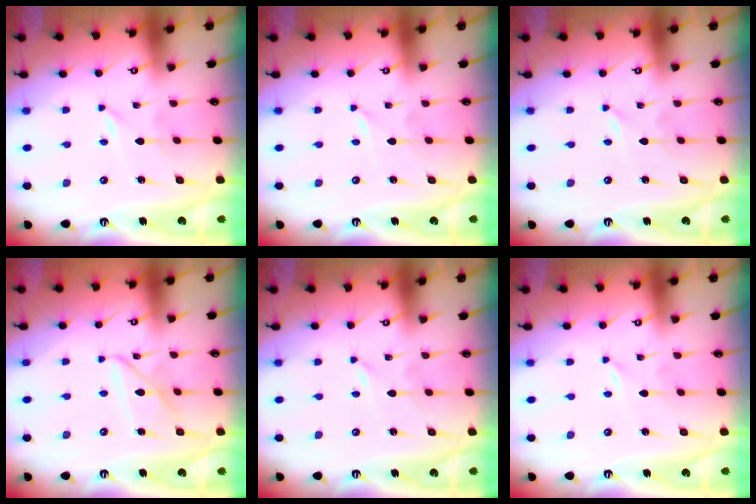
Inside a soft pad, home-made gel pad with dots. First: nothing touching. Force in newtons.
{"total": 0.0}
{"total": 0.0}
{"total": 8.1, "press": 8.1, "slide": 0.5}
{"total": 0.0}
{"total": 0.0}